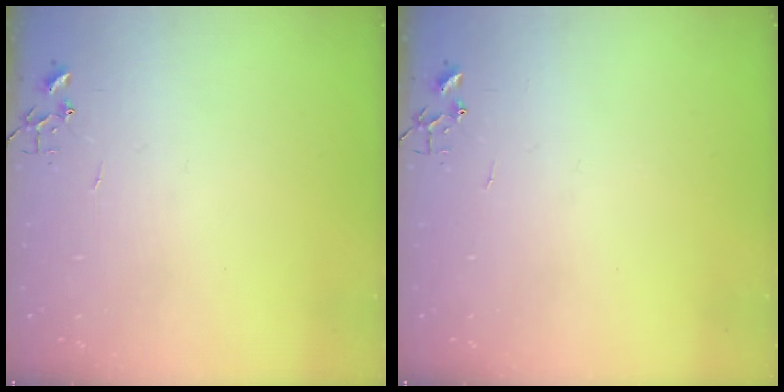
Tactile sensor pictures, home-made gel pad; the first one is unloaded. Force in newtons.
{"total": 0.0}